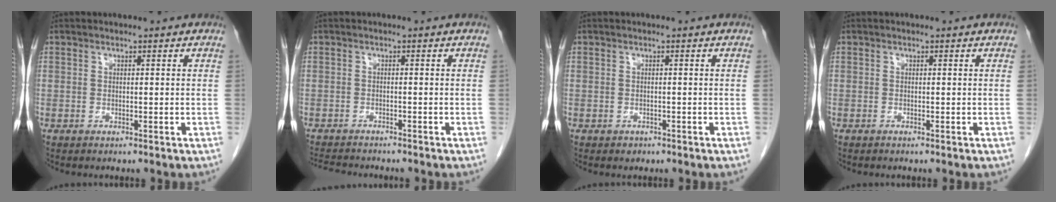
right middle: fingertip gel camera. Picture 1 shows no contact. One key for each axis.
{"total": 5.9, "fx": -5.5, "fy": 0.8, "fz": 1.9, "tx": -0.029, "ty": -0.011, "tz": -0.086}
{"total": 0.7, "fx": -0.4, "fy": 0.5, "fz": 0.1, "tx": -0.005, "ty": 0.001, "tz": -0.005}
{"total": 0.0}